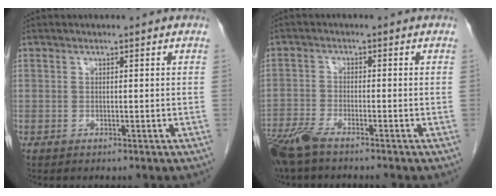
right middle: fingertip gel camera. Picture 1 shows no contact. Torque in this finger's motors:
{"motor_torque": [0.87, -0.69, 0.31, 0.07]}